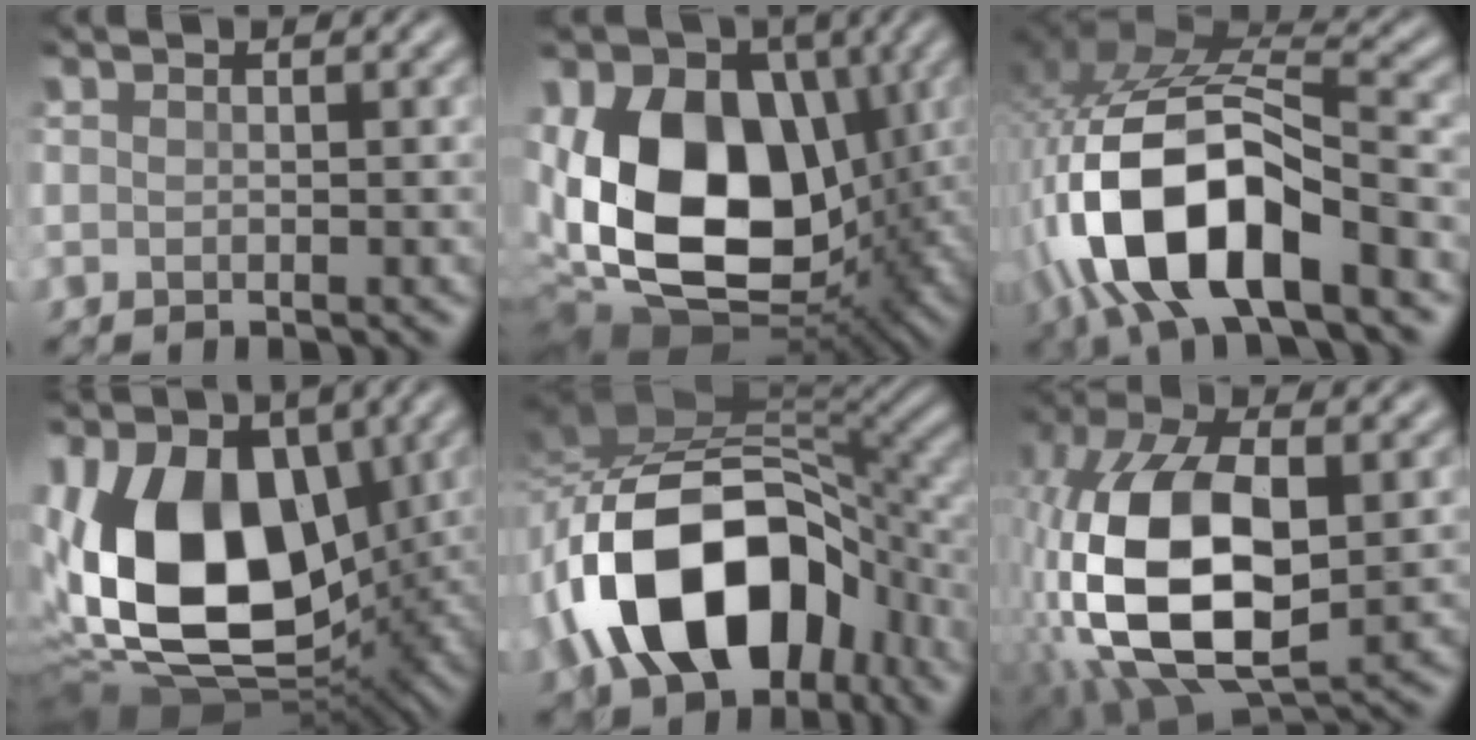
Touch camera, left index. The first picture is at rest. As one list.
[{"total": 18.4, "force": [0.0, 12.2, 13.7], "torque": [-0.263, -0.012, 0.011]}, {"total": 12.7, "force": [-4.8, 5.3, 10.5], "torque": [-0.228, 0.005, -0.090]}, {"total": 16.4, "force": [0.6, 10.1, 12.9], "torque": [-0.243, -0.018, 0.006]}, {"total": 16.0, "force": [-5.3, 9.7, 11.6], "torque": [-0.203, 0.004, -0.092]}, {"total": 13.8, "force": [-1.1, 7.1, 11.7], "torque": [-0.272, -0.001, -0.019]}]